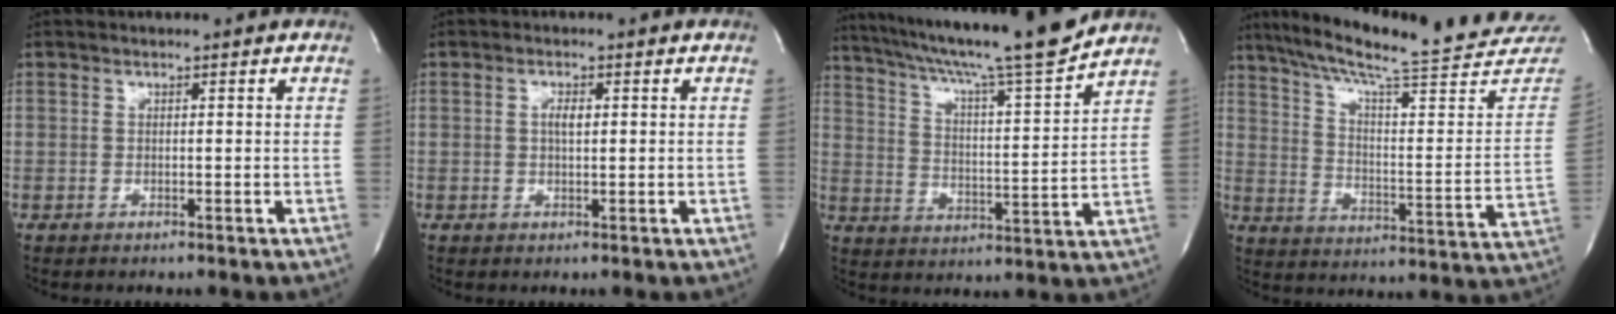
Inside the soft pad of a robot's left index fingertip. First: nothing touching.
{"total": 1.8, "force": [0.4, 0.6, 1.6], "torque": [-0.034, 0.001, 0.007]}
{"total": 19.5, "force": [17.0, -0.9, 9.5], "torque": [-0.164, -0.017, 0.260]}
{"total": 28.1, "force": [24.8, 1.5, 13.1], "torque": [-0.208, -0.070, 0.329]}